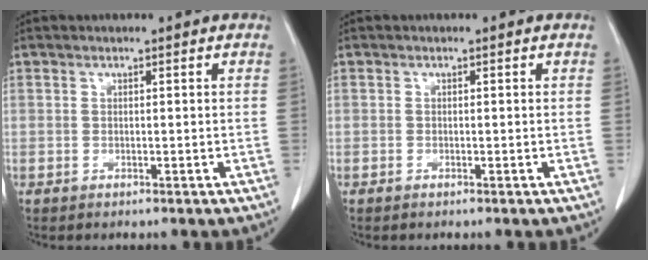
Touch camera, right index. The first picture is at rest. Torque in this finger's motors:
{"motor_torque": [0.09, -0.05, -0.01, 0.01]}